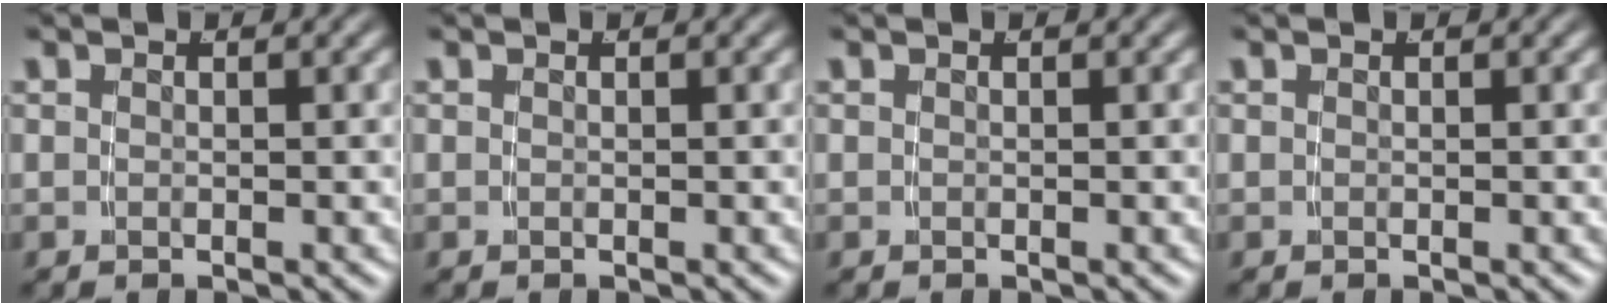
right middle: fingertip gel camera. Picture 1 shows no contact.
{"total": 0.0}
{"total": 0.0}
{"total": 0.0}